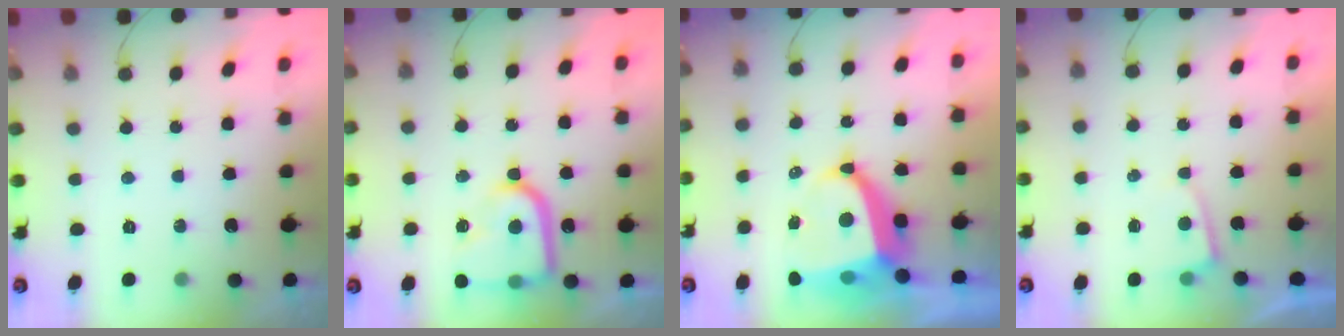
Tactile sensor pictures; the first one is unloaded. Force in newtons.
{"total": 15.2, "press": 15.1, "slide": 1.5}
{"total": 10.2, "press": 10.1, "slide": 1.3}
{"total": 2.0, "press": 2.0, "slide": 0.3}